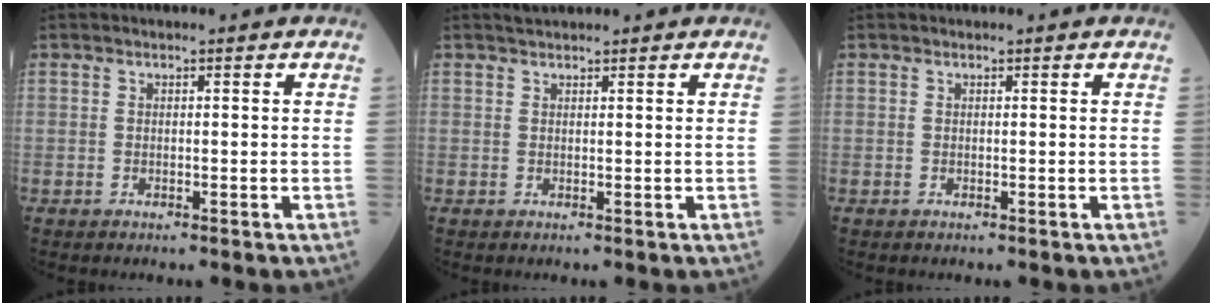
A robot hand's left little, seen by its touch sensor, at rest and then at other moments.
{"total": 1.3, "force": [1.3, 0.2, 0.3], "torque": [-0.011, 0.015, 0.025]}
{"total": 0.0}